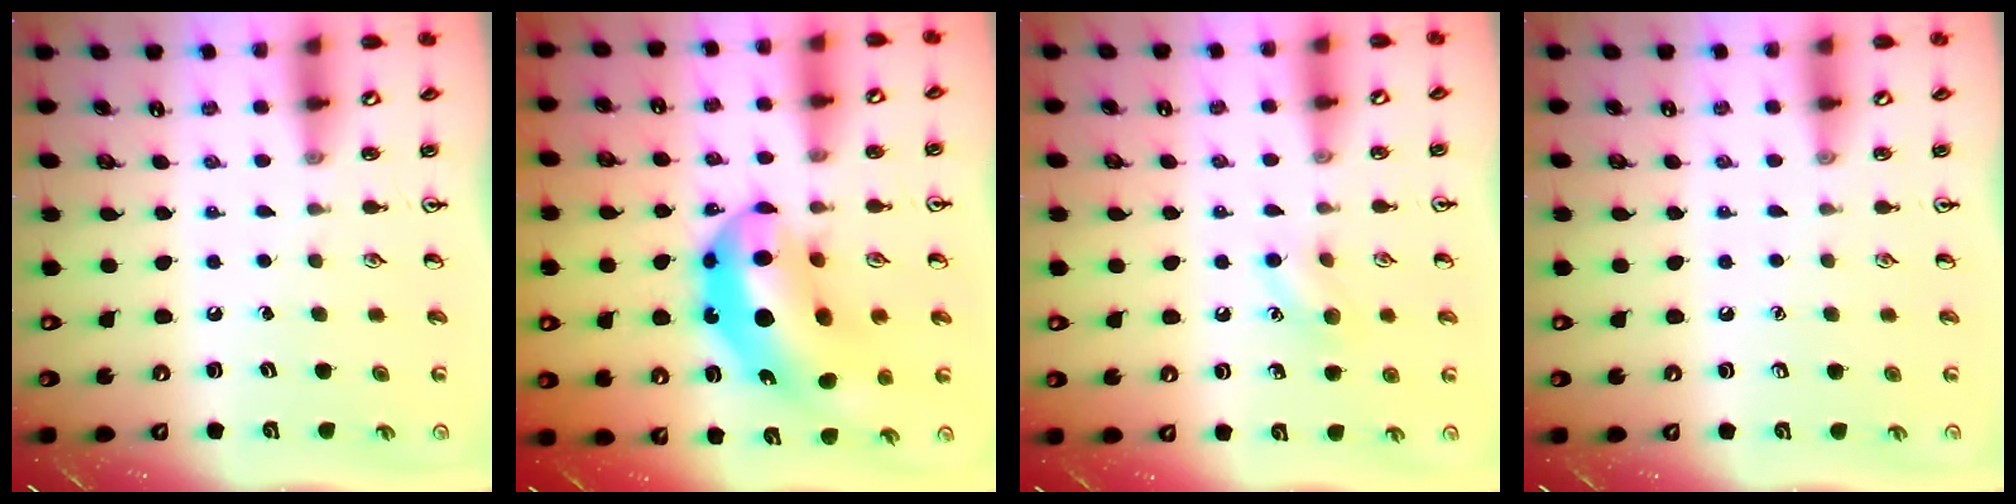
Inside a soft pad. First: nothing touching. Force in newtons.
{"total": 16.3, "press": 15.5, "slide": 5.1}
{"total": 7.9, "press": 7.6, "slide": 1.8}
{"total": 0.0}